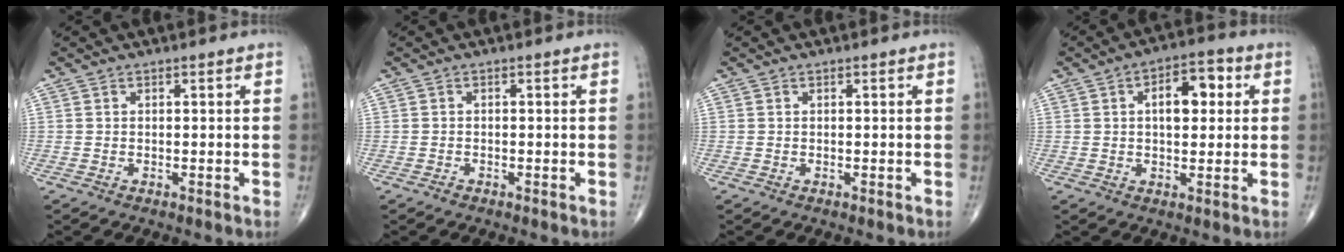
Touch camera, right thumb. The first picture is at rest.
{"total": 0.7, "force": [-0.5, 0.4, 0.2], "torque": [-0.002, 0.000, -0.011]}
{"total": 0.0}
{"total": 8.7, "force": [1.9, 4.6, 7.1], "torque": [-0.085, 0.014, 0.023]}